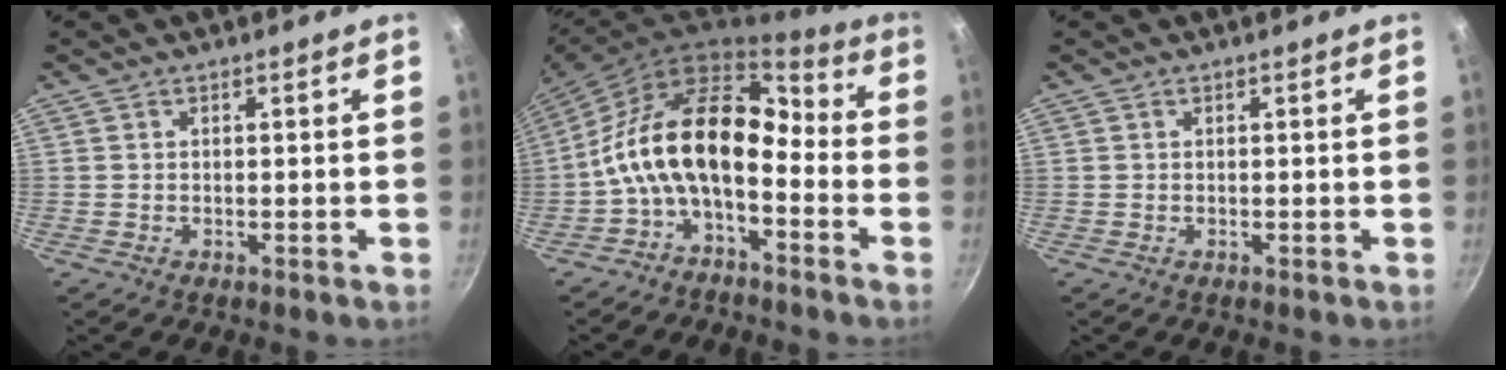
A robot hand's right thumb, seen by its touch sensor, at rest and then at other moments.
{"total": 15.4, "force": [-4.1, 8.7, 12.0], "torque": [-0.193, 0.069, -0.096]}
{"total": 0.0}